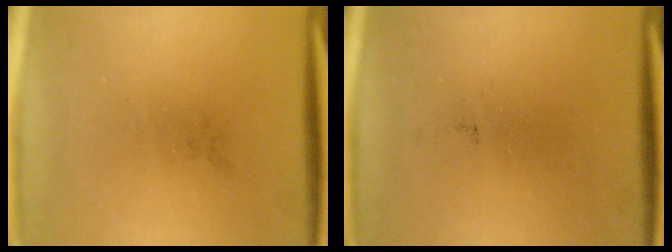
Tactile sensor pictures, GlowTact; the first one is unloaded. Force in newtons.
{"total": 0.0}